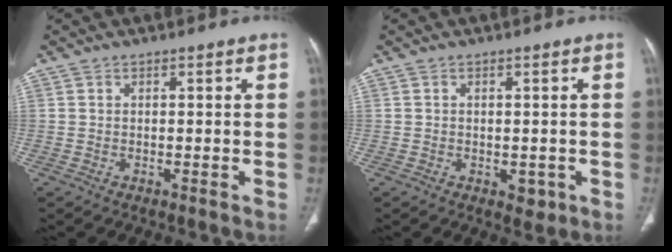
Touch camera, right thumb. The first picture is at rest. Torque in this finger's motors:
{"motor_torque": [0.38, -0.05, 0.09, -0.53, -0.01]}